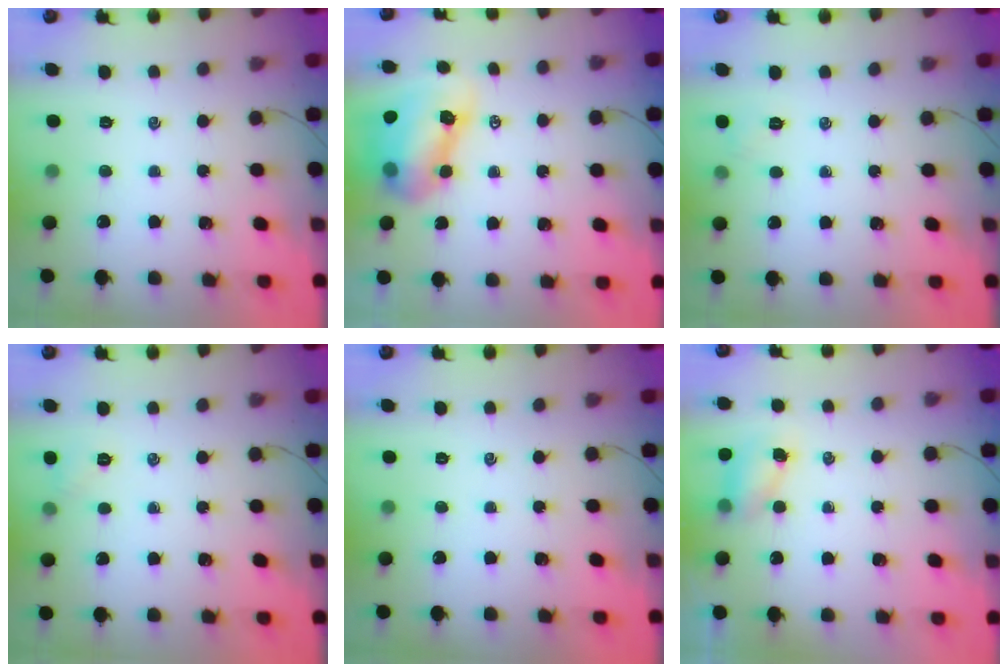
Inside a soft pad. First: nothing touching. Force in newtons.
{"total": 11.2, "press": 10.8, "slide": 3.2}
{"total": 3.8, "press": 3.6, "slide": 1.1}
{"total": 3.9, "press": 3.7, "slide": 1.2}
{"total": 0.0}
{"total": 4.9, "press": 4.8, "slide": 1.0}